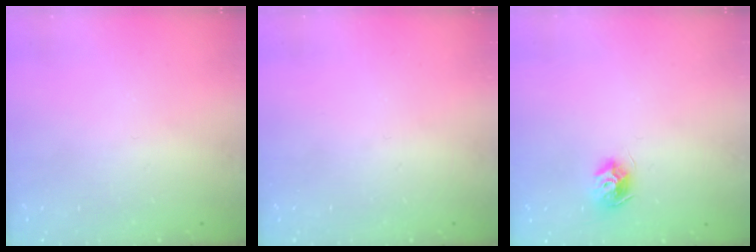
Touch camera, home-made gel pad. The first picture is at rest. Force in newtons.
{"total": 0.0}
{"total": 8.7, "press": 8.7, "slide": 0.0}